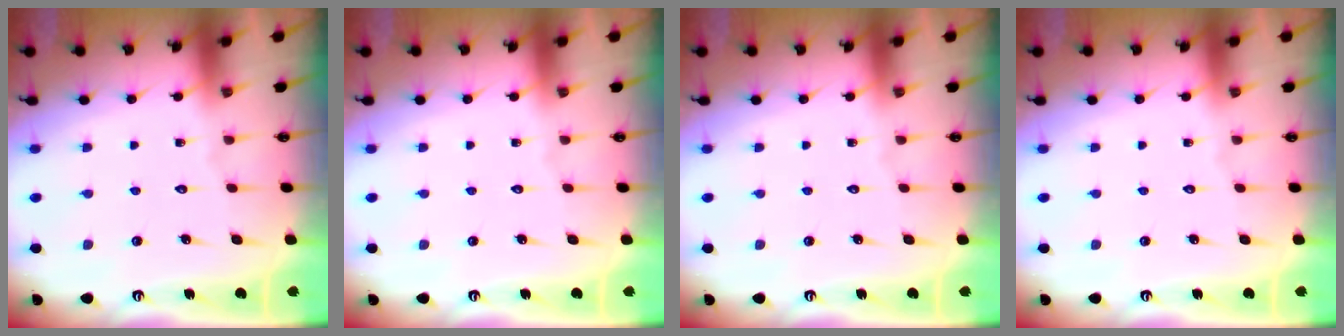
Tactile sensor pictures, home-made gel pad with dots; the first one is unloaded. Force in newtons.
{"total": 0.0}
{"total": 0.0}
{"total": 0.0}